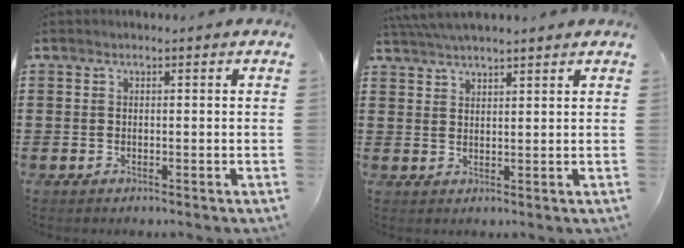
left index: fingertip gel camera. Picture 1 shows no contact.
{"total": 4.0, "force": [3.7, 0.2, 1.4], "torque": [-0.037, 0.000, 0.070]}